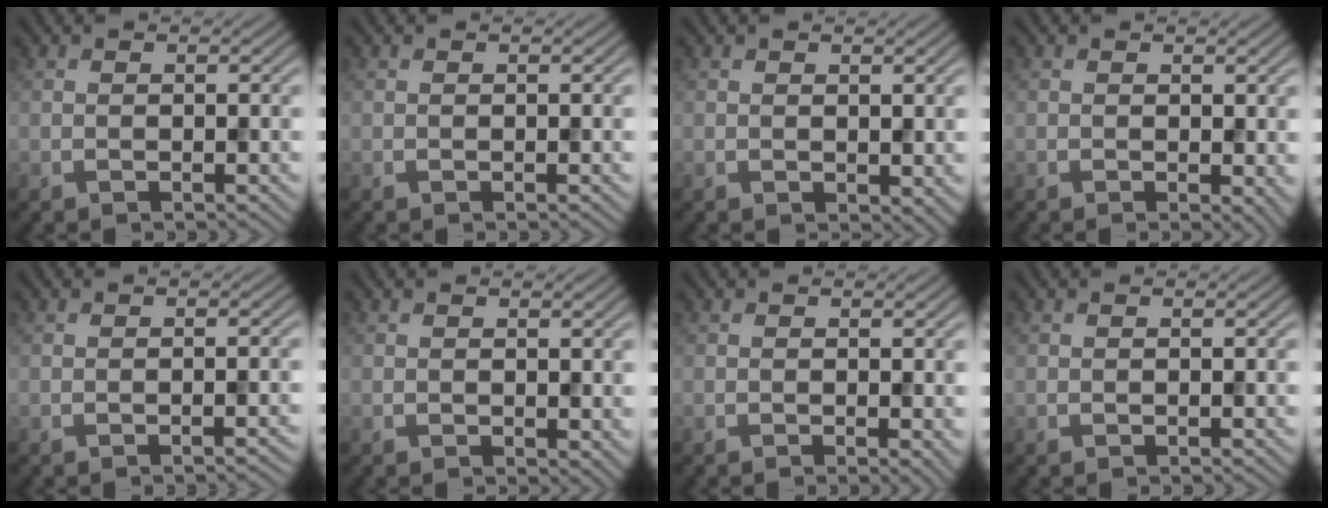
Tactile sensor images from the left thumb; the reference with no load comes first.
{"total": 0.0}
{"total": 1.2, "force": [0.3, 0.8, 0.8], "torque": [-0.013, -0.005, 0.010]}
{"total": 1.7, "force": [-0.1, 0.8, 1.5], "torque": [-0.018, -0.007, 0.001]}
{"total": 1.2, "force": [-0.6, 0.2, 0.9], "torque": [-0.008, 0.004, -0.013]}
{"total": 1.0, "force": [0.2, 0.7, 0.8], "torque": [-0.009, -0.004, 0.007]}
{"total": 1.1, "force": [-0.1, 0.2, 1.0], "torque": [-0.013, -0.007, -0.004]}
{"total": 0.0}